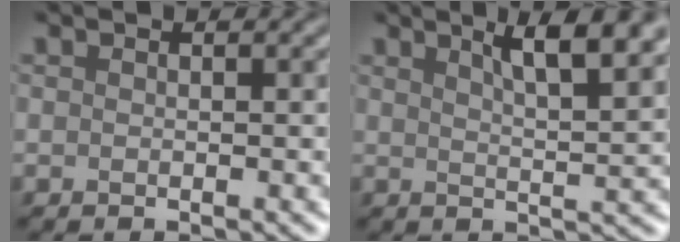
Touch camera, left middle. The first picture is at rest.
{"total": 6.5, "force": [3.8, 1.6, 5.0], "torque": [-0.048, 0.019, 0.046]}